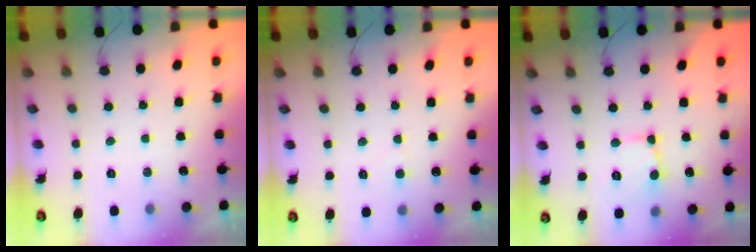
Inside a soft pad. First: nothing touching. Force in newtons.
{"total": 2.8, "press": 2.8, "slide": 0.3}
{"total": 2.8, "press": 2.8, "slide": 0.3}